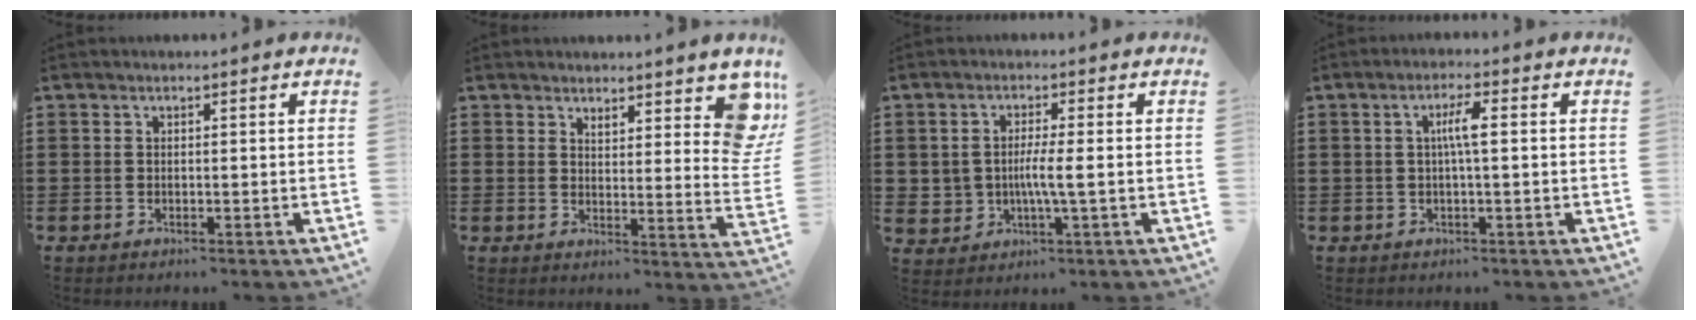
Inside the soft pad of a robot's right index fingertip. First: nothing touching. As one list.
[{"total": 6.4, "force": [4.8, 2.1, 3.8], "torque": [-0.039, -0.025, 0.081]}, {"total": 3.5, "force": [-0.5, 1.4, 3.2], "torque": [-0.068, 0.003, -0.012]}, {"total": 3.5, "force": [0.2, 0.3, 3.4], "torque": [-0.064, 0.000, -0.001]}]